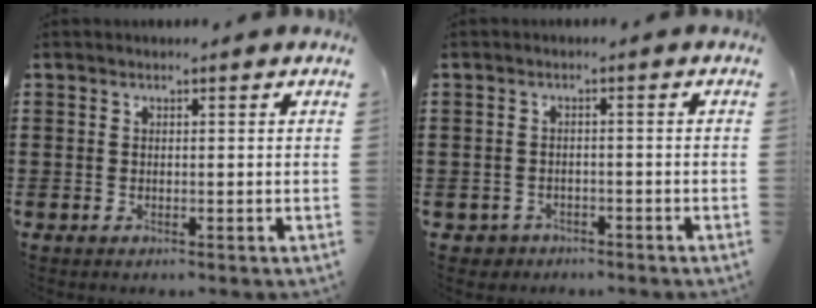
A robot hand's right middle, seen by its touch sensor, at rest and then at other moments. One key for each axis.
{"total": 1.5, "fx": -1.4, "fy": 0.6, "fz": -0.1, "tx": -0.006, "ty": -0.002, "tz": -0.031}